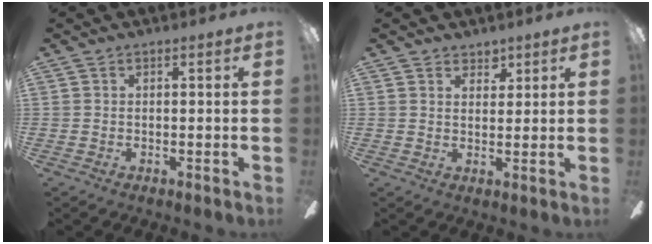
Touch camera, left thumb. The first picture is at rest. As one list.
[{"total": 3.2, "force": [2.6, 1.9, 0.5], "torque": [-0.002, -0.009, 0.045]}]